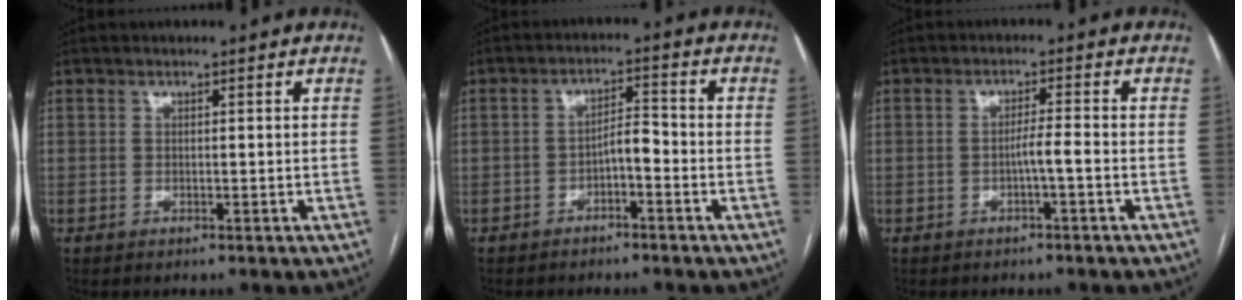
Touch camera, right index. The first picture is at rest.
{"total": 3.6, "force": [-1.8, 1.1, 2.9], "torque": [-0.048, 0.014, -0.030]}
{"total": 2.4, "force": [-1.0, -0.3, 2.2], "torque": [-0.034, 0.002, -0.019]}